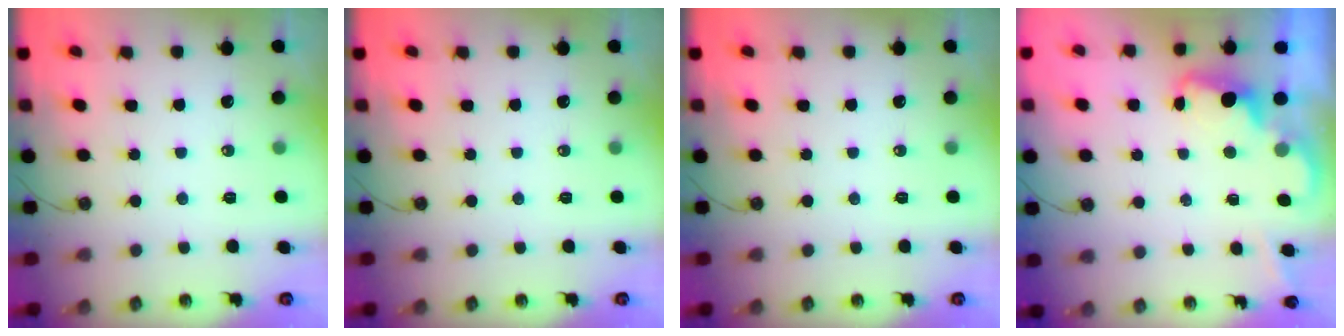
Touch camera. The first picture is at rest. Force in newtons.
{"total": 0.0}
{"total": 0.0}
{"total": 2.1, "press": 2.1, "slide": 0.5}